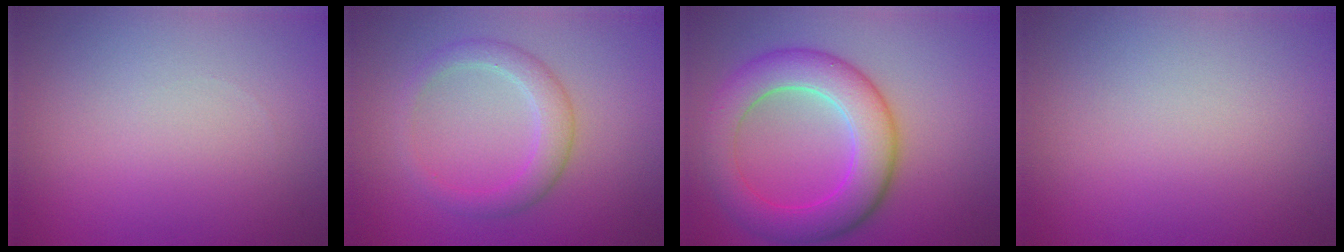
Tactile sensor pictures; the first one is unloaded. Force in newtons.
{"total": 2.8, "press": 2.8, "slide": 0.2}
{"total": 7.2, "press": 7.2, "slide": 0.2}
{"total": 0.0}